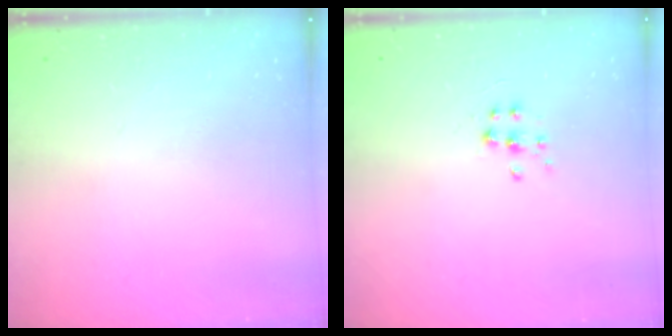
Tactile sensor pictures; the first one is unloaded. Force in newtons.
{"total": 5.8, "press": 5.8, "slide": 0.5}